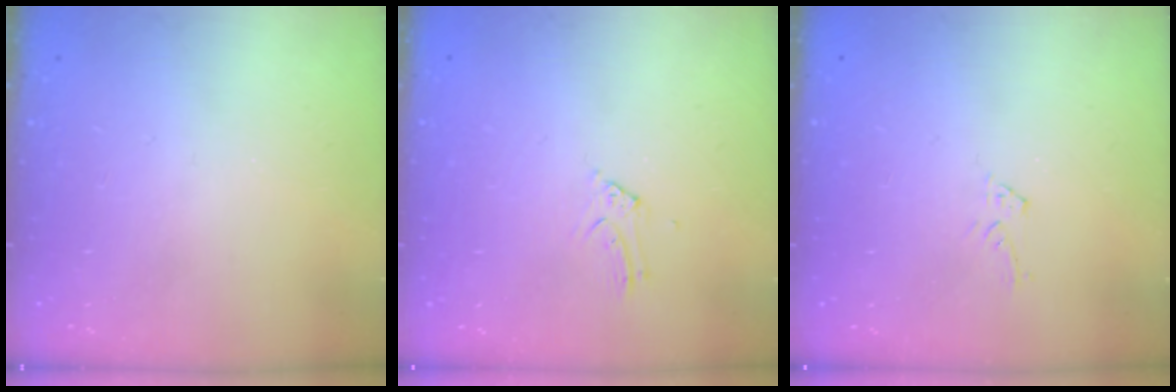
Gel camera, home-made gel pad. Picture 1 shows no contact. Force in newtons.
{"total": 4.2, "press": 4.2, "slide": 0.4}
{"total": 4.2, "press": 4.2, "slide": 0.3}